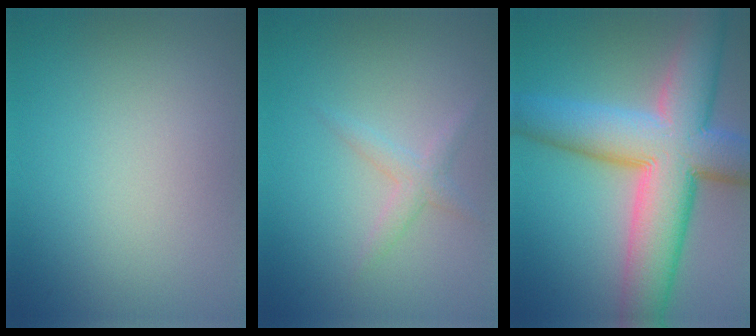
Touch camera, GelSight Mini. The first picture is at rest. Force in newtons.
{"total": 1.6, "press": 1.6, "slide": 0.0}
{"total": 12.3, "press": 12.3, "slide": 0.7}